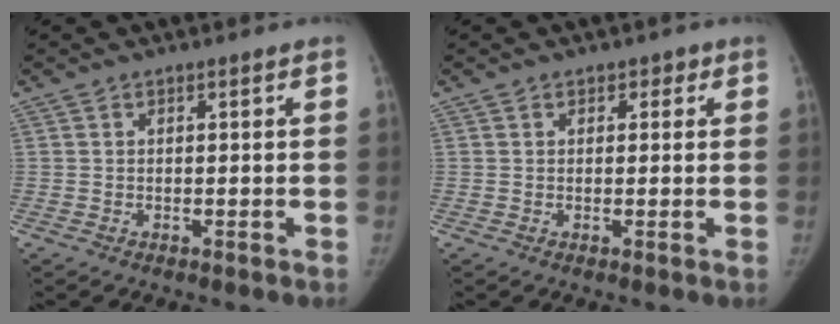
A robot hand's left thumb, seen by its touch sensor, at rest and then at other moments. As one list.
[{"total": 1.8, "force": [0.9, 1.5, 0.5], "torque": [0.017, -0.002, 0.004]}]